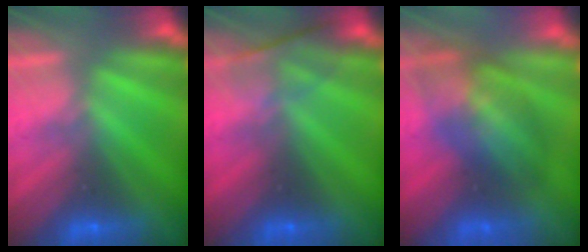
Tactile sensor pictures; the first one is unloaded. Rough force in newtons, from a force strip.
{"total": 2.3}
{"total": 5.7}